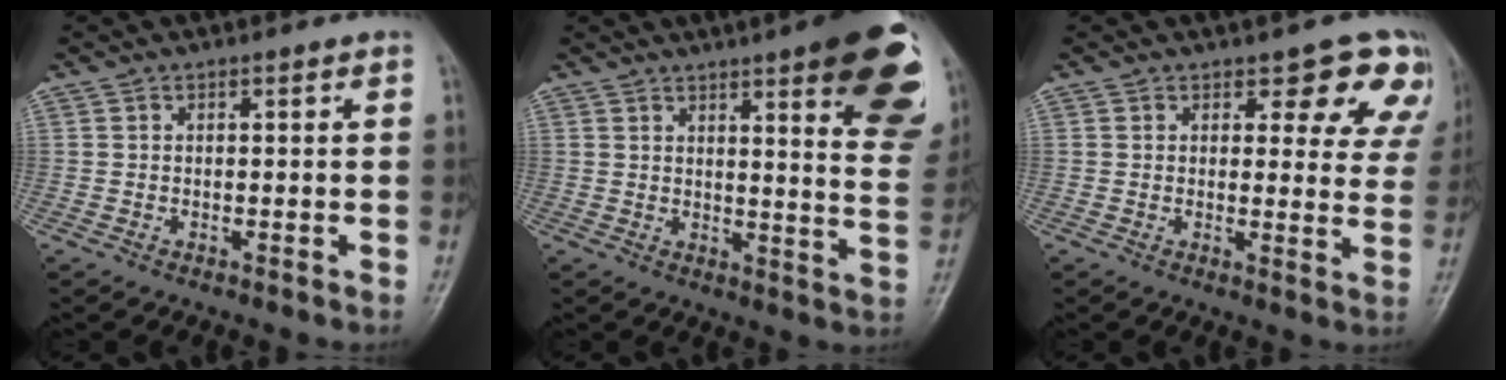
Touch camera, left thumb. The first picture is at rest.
{"total": 19.9, "force": [10.3, 4.4, 16.5], "torque": [-0.180, -0.043, 0.120]}
{"total": 9.8, "force": [7.0, 4.7, 5.0], "torque": [-0.006, -0.037, 0.062]}